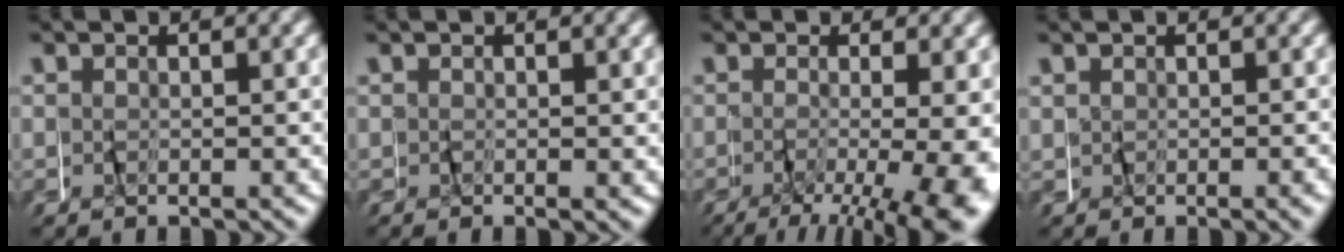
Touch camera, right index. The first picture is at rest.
{"total": 1.0, "force": [0.3, 0.6, 0.8], "torque": [-0.013, -0.002, 0.005]}
{"total": 5.3, "force": [-1.8, 0.8, 4.9], "torque": [-0.056, -0.018, -0.023]}
{"total": 0.0}